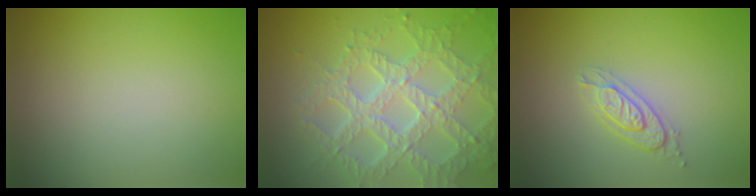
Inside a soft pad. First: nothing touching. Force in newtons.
{"total": 7.5, "press": 5.3, "slide": 5.2}
{"total": 2.1, "press": 2.1, "slide": 0.4}